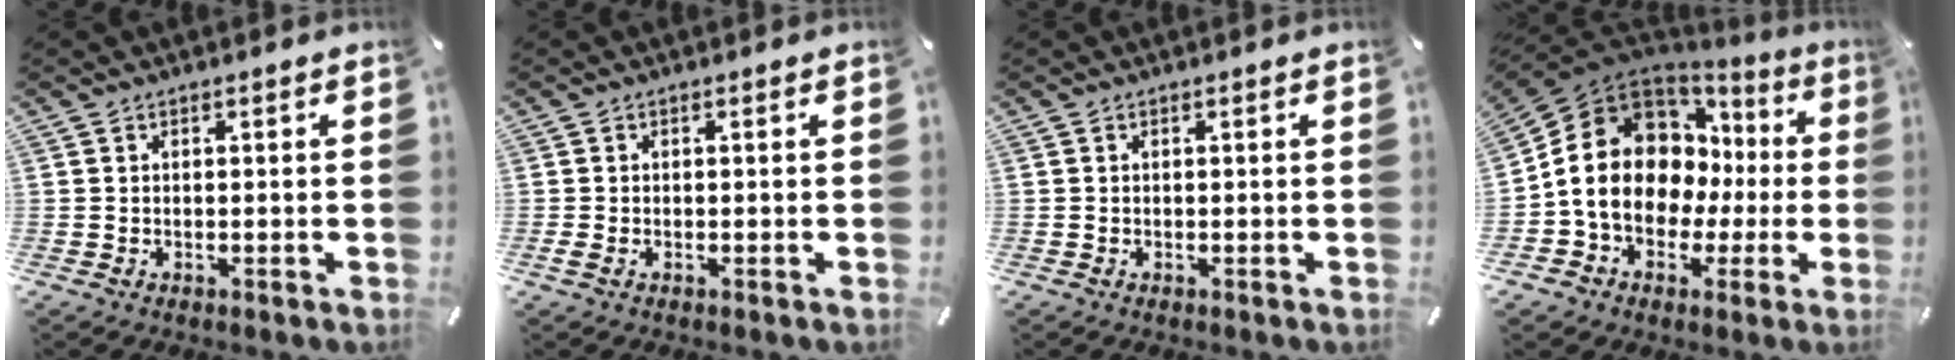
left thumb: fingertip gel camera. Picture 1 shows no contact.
{"total": 0.9, "force": [-0.3, 0.3, 0.8], "torque": [-0.013, -0.001, -0.005]}
{"total": 0.0}
{"total": 16.2, "force": [-0.1, 13.5, 9.0], "torque": [-0.183, -0.005, -0.001]}